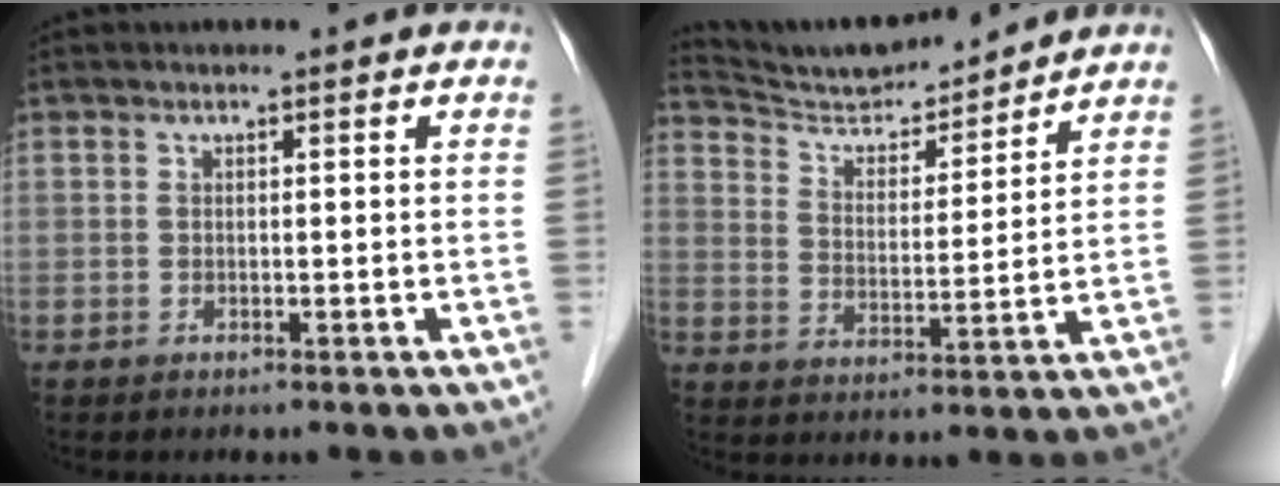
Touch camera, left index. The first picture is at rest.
{"total": 12.1, "force": [11.8, 1.3, 2.6], "torque": [-0.053, 0.009, 0.205]}